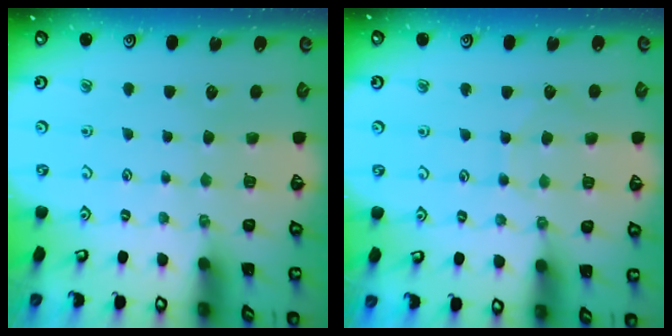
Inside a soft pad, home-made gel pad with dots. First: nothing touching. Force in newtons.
{"total": 4.5, "press": 4.4, "slide": 0.4}